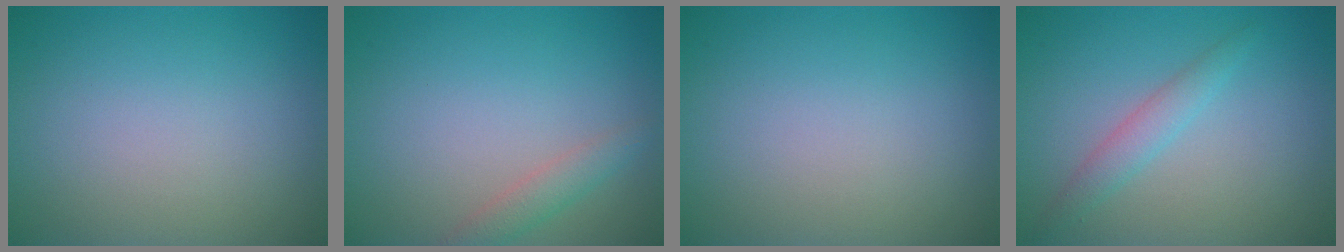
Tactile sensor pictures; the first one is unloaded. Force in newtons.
{"total": 1.8, "press": 1.8, "slide": 0.1}
{"total": 0.0}
{"total": 2.0, "press": 2.0, "slide": 0.0}